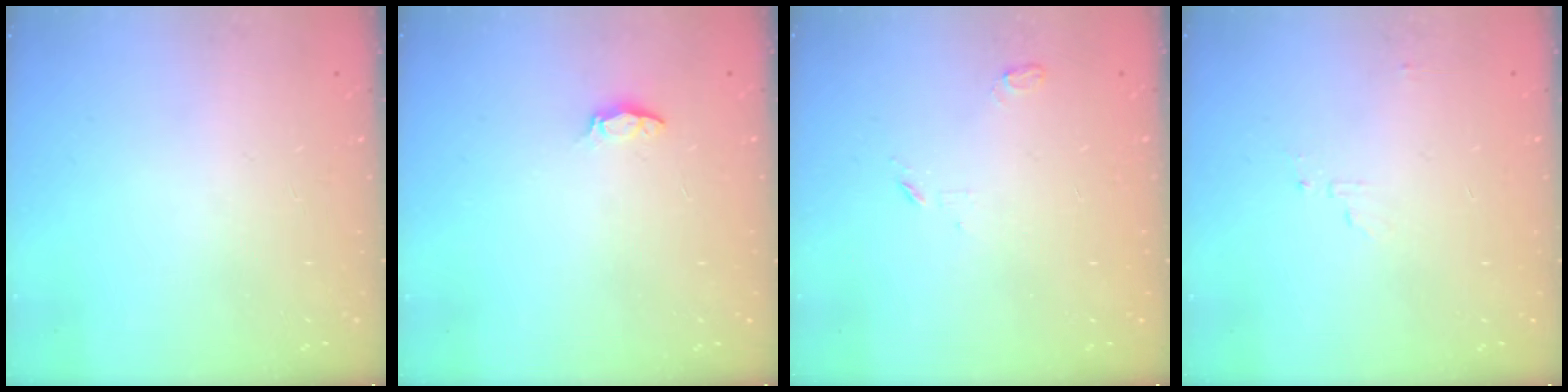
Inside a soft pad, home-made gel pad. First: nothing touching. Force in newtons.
{"total": 3.2, "press": 3.1, "slide": 0.4}
{"total": 3.4, "press": 3.4, "slide": 0.4}
{"total": 3.4, "press": 3.4, "slide": 0.2}